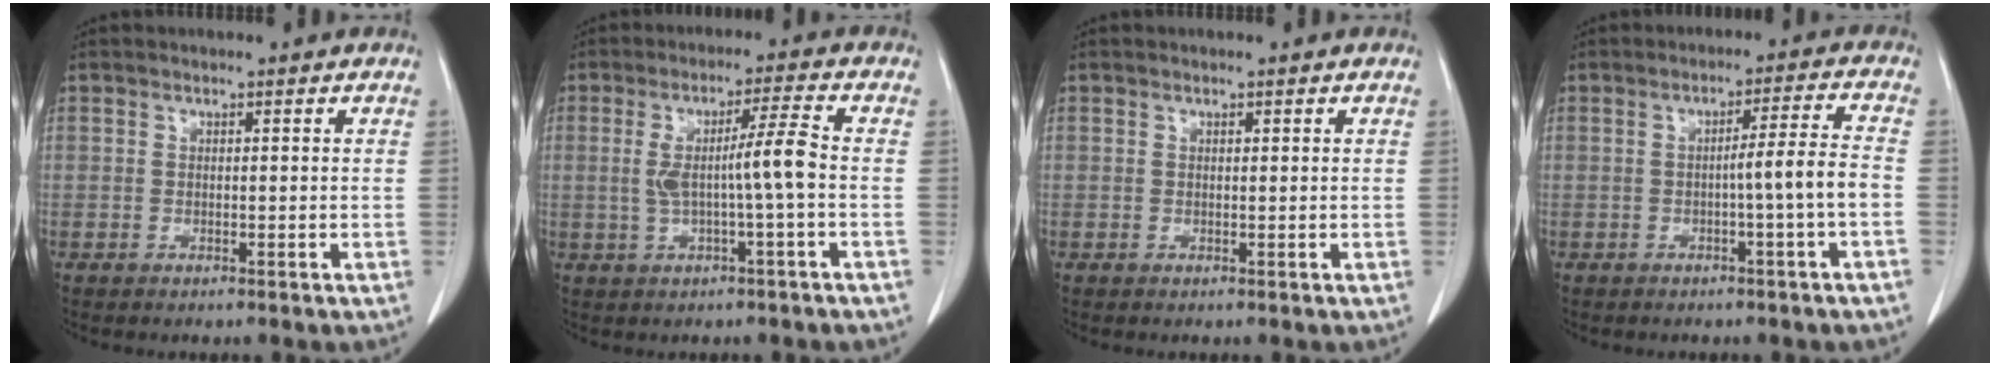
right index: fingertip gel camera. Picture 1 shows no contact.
{"total": 6.6, "force": [-0.4, -0.5, 6.5], "torque": [-0.118, 0.010, -0.004]}
{"total": 0.0}
{"total": 5.3, "force": [-1.6, -1.1, 5.0], "torque": [-0.072, 0.009, -0.023]}